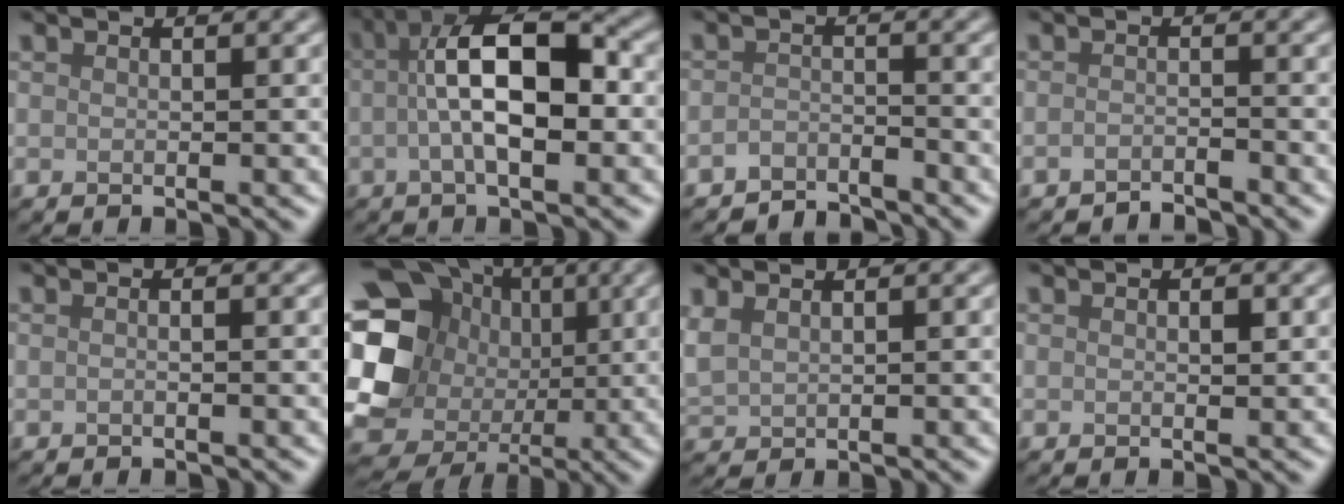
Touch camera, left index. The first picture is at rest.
{"total": 8.4, "force": [0.1, 3.2, 7.8], "torque": [-0.129, 0.020, -0.008]}
{"total": 2.5, "force": [-2.5, 0.4, 0.3], "torque": [-0.004, 0.005, -0.051]}
{"total": 1.5, "force": [-1.5, 0.0, 0.3], "torque": [-0.004, 0.001, -0.031]}
{"total": 1.0, "force": [0.0, 0.4, 0.9], "torque": [-0.010, -0.010, -0.011]}
{"total": 17.4, "force": [-0.1, 15.9, 7.1], "torque": [-0.144, -0.001, -0.024]}
{"total": 1.5, "force": [1.0, 0.7, 0.9], "torque": [-0.030, 0.006, 0.025]}
{"total": 0.8, "force": [0.1, 0.2, 0.8], "torque": [-0.012, 0.000, 0.002]}